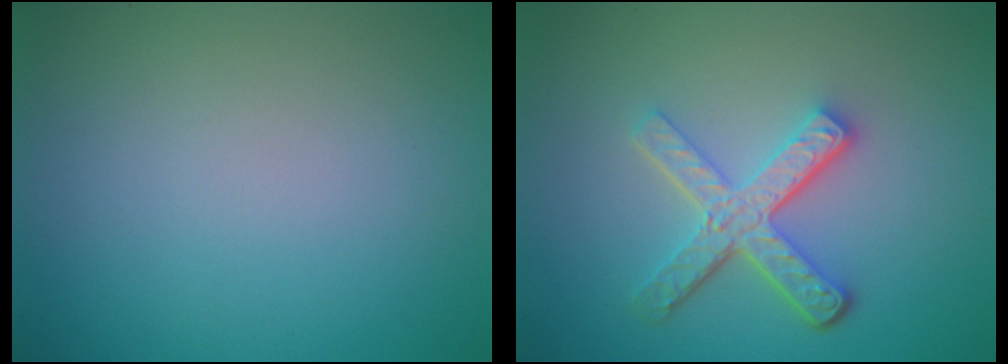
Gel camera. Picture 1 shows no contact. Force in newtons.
{"total": 4.8, "press": 3.6, "slide": 3.3}